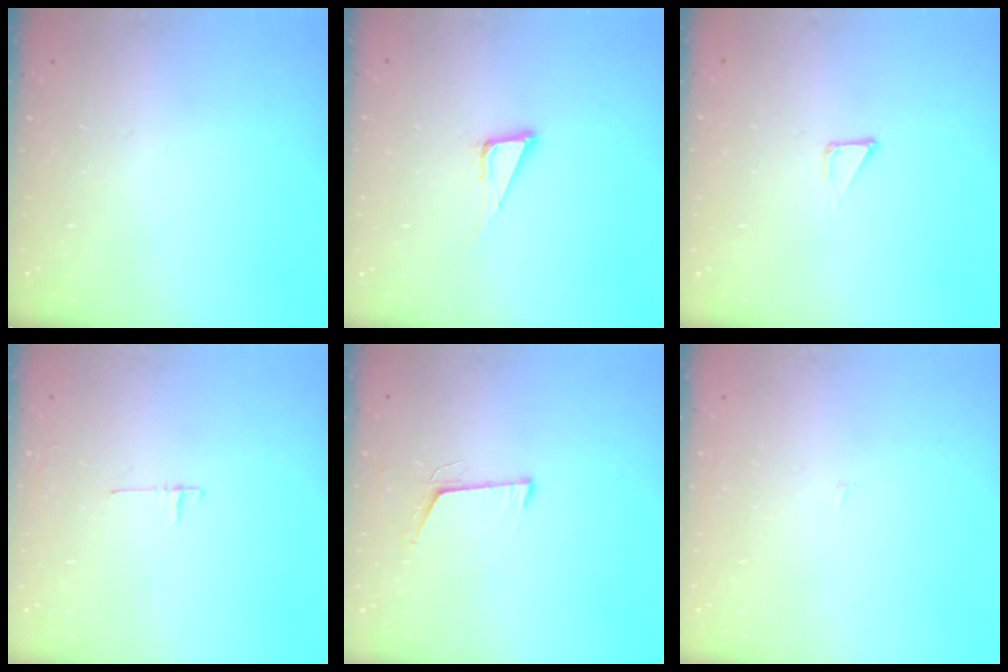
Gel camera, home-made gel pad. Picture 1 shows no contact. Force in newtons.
{"total": 7.0, "press": 6.4, "slide": 2.8}
{"total": 1.3, "press": 1.3, "slide": 0.0}
{"total": 4.5, "press": 4.5, "slide": 0.4}
{"total": 5.9, "press": 5.6, "slide": 2.0}
{"total": 1.6, "press": 1.6, "slide": 0.1}